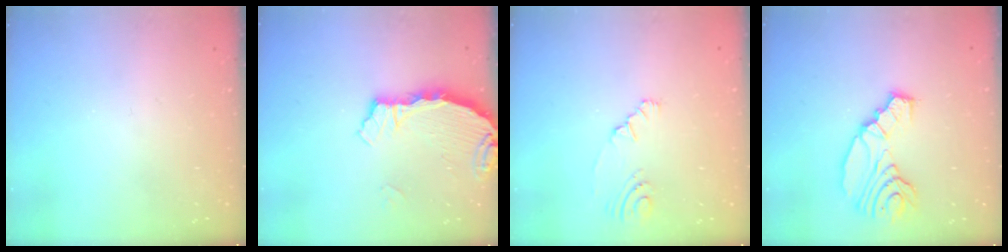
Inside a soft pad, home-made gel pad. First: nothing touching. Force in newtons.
{"total": 3.3, "press": 3.2, "slide": 0.4}
{"total": 5.6, "press": 3.4, "slide": 4.5}
{"total": 13.9, "press": 13.2, "slide": 4.4}